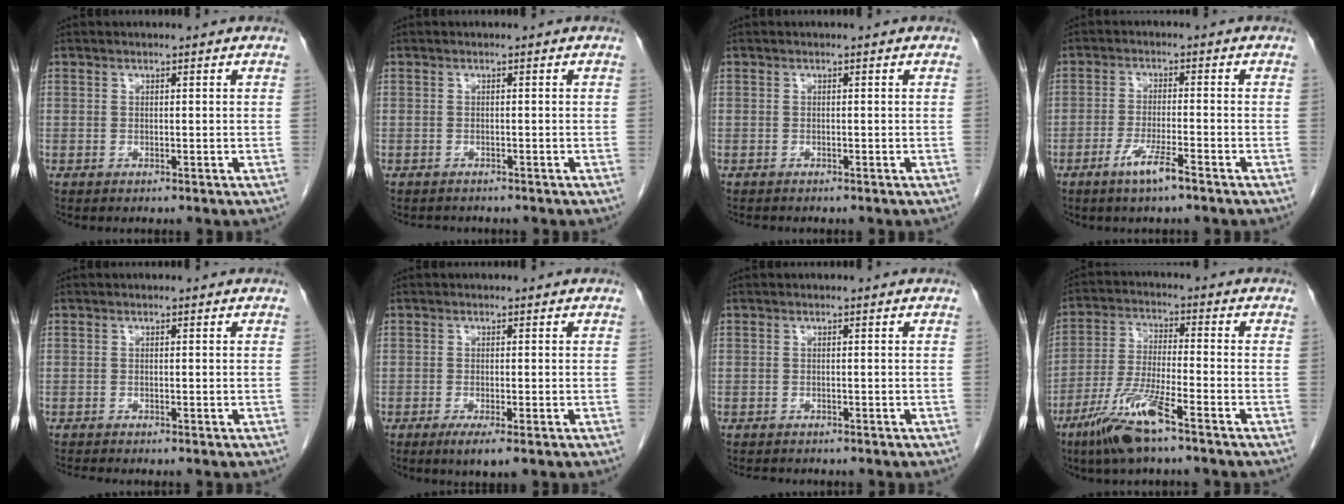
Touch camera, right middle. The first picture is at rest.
{"total": 2.0, "force": [-1.8, 0.8, 0.3], "torque": [-0.012, -0.003, -0.025]}
{"total": 0.8, "force": [-0.8, 0.2, 0.2], "torque": [-0.010, -0.002, -0.013]}
{"total": 4.6, "force": [-3.0, 0.0, 3.5], "torque": [-0.071, -0.006, -0.058]}
{"total": 1.0, "force": [-1.0, -0.3, 0.0], "torque": [-0.007, -0.005, -0.020]}
{"total": 3.2, "force": [-1.8, 0.4, 2.6], "torque": [-0.043, -0.009, -0.028]}
{"total": 2.5, "force": [-2.2, 0.9, 0.8], "torque": [-0.015, -0.005, -0.027]}
{"total": 9.9, "force": [-6.3, 0.7, 7.6], "torque": [-0.161, -0.020, -0.123]}